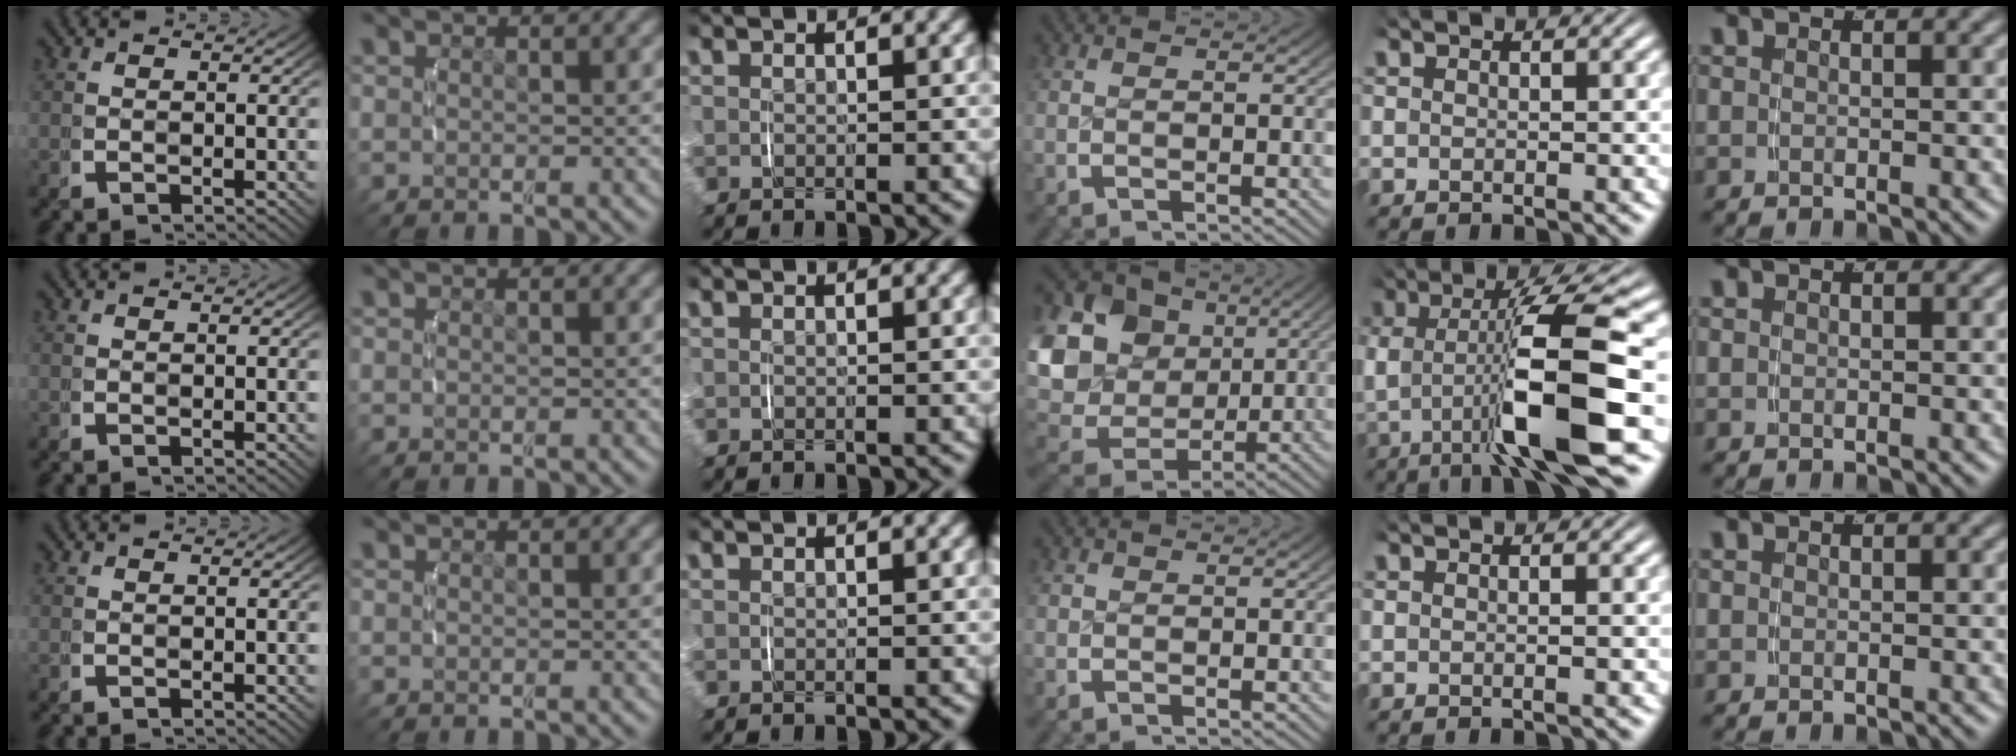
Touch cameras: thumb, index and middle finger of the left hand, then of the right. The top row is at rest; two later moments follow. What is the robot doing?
{"motion": "lift_and_place", "object": "jar lid"}